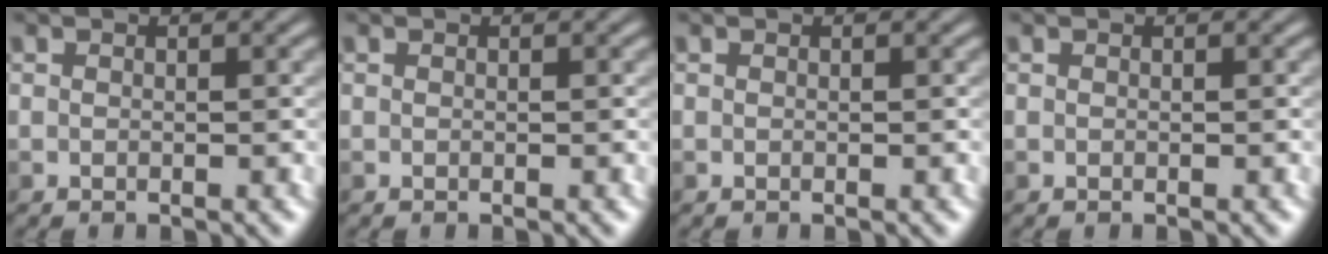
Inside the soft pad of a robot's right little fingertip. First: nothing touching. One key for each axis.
{"total": 0.0}
{"total": 0.0}
{"total": 0.0}